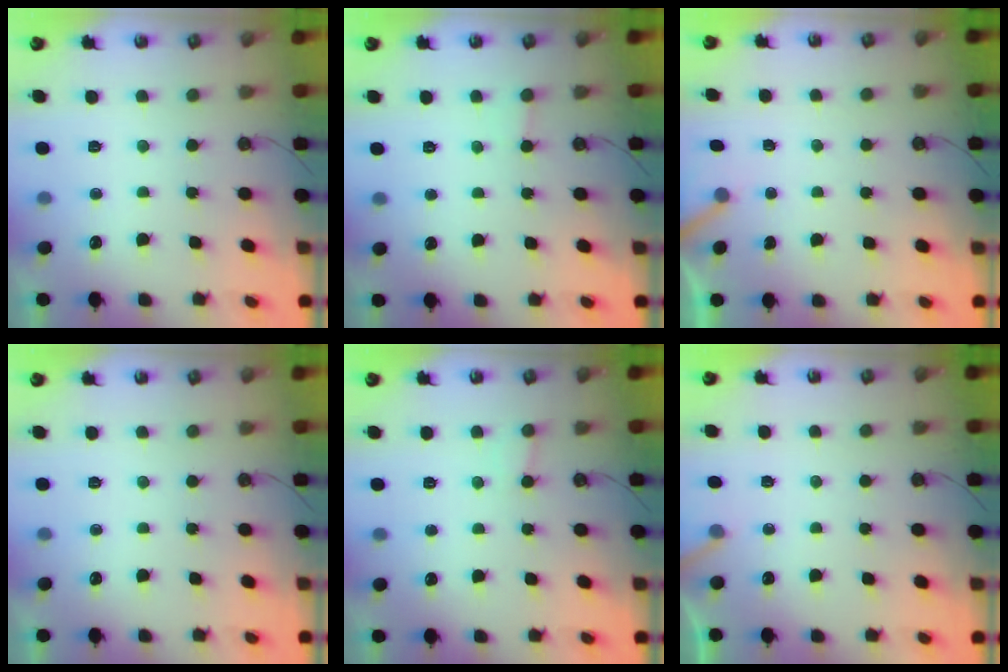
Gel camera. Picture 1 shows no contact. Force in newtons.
{"total": 1.7, "press": 1.7, "slide": 0.1}
{"total": 3.0, "press": 3.0, "slide": 0.3}
{"total": 0.0}
{"total": 4.8, "press": 4.7, "slide": 0.6}
{"total": 5.3, "press": 5.2, "slide": 0.4}